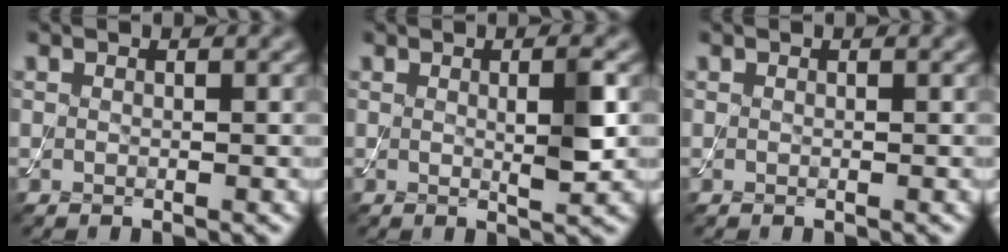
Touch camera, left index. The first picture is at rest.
{"total": 2.5, "force": [0.3, 0.3, 2.5], "torque": [-0.038, -0.004, 0.004]}
{"total": 0.0}